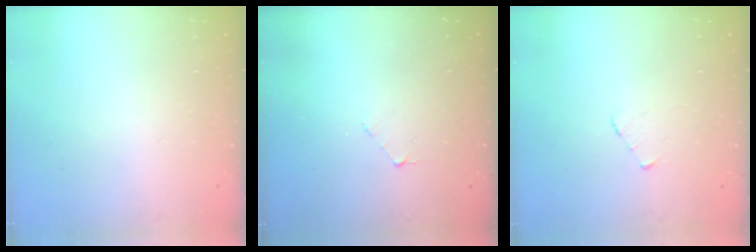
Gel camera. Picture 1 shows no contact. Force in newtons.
{"total": 2.8, "press": 2.8, "slide": 0.2}
{"total": 2.7, "press": 2.7, "slide": 0.3}